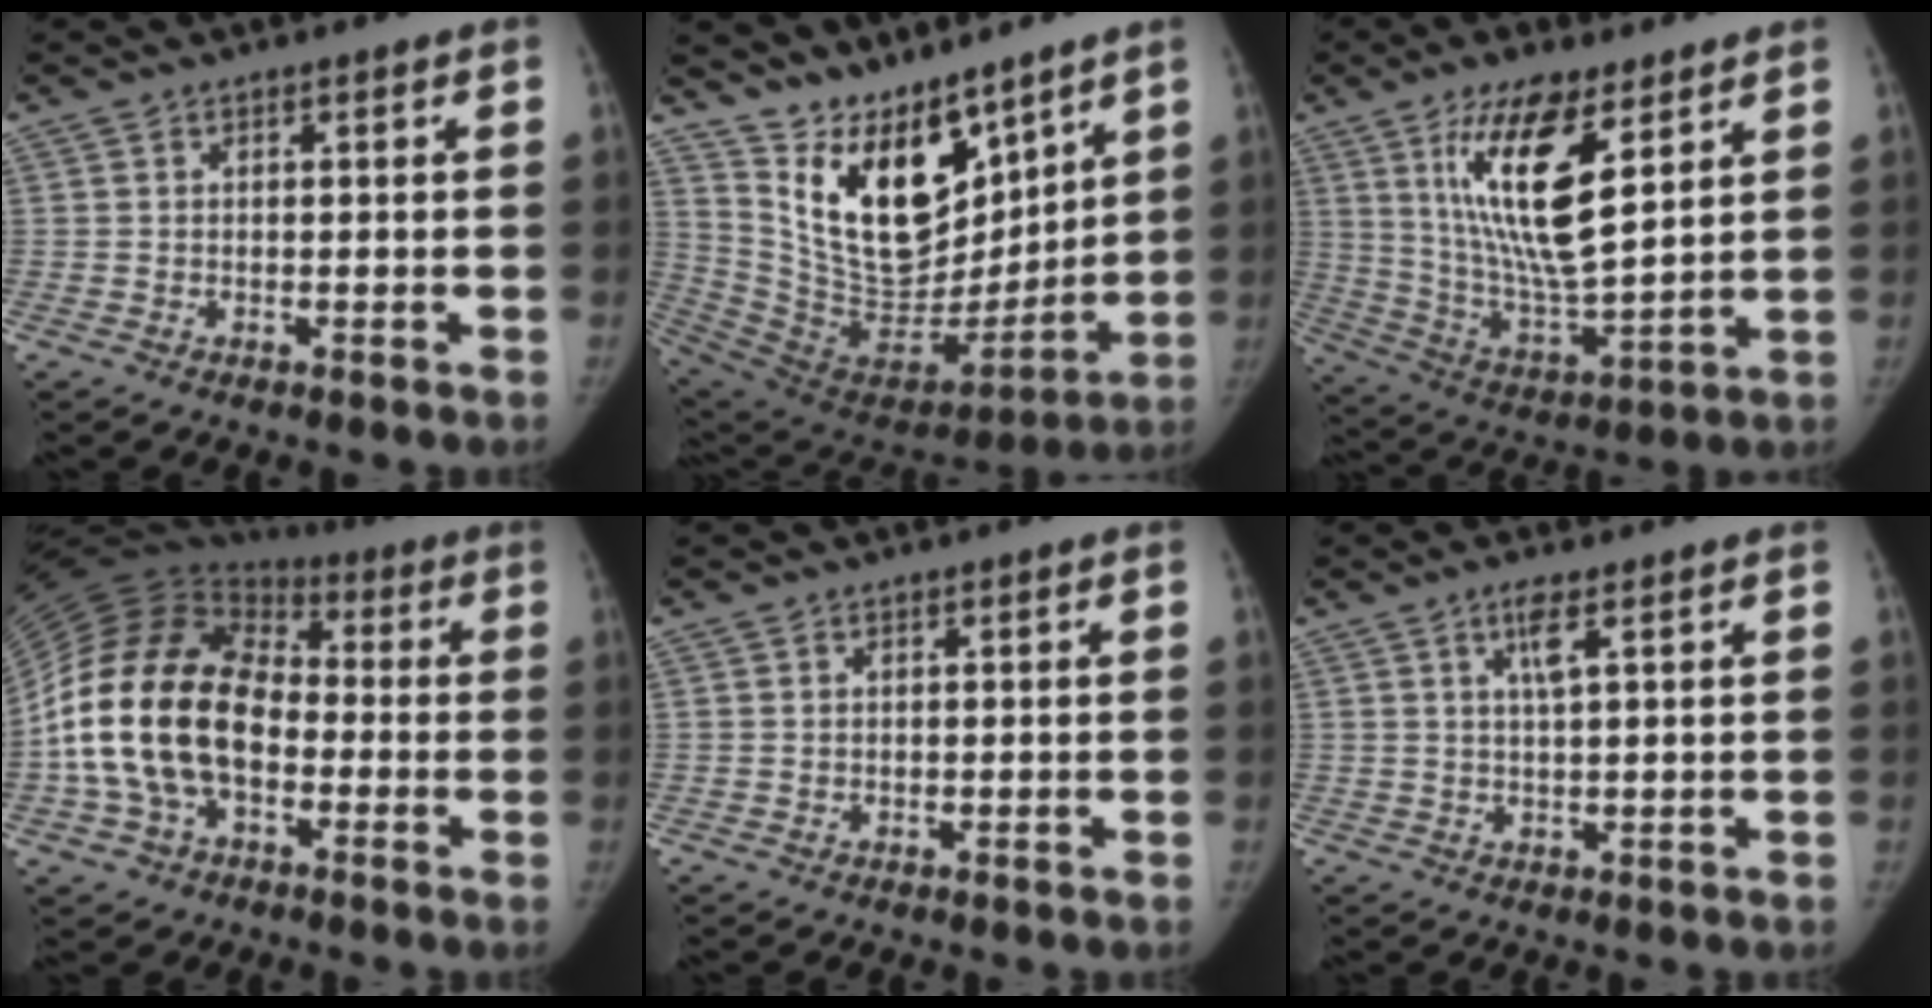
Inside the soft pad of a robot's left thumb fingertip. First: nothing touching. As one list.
[{"total": 20.3, "force": [13.4, 10.1, 11.4], "torque": [-0.143, -0.088, 0.257]}, {"total": 17.9, "force": [8.0, 5.9, 14.8], "torque": [-0.258, -0.044, 0.154]}, {"total": 22.5, "force": [-3.7, 15.0, 16.4], "torque": [-0.329, 0.039, -0.072]}, {"total": 0.0}, {"total": 3.3, "force": [1.4, 0.5, 3.0], "torque": [-0.059, -0.004, 0.029]}]